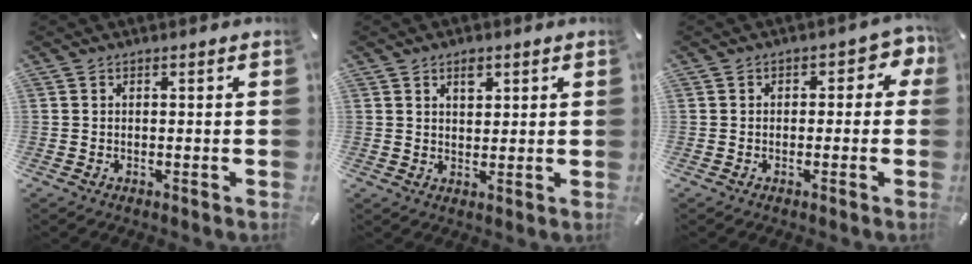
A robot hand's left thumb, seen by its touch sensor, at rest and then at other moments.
{"total": 3.1, "force": [1.7, 2.2, 1.3], "torque": [-0.005, -0.007, 0.027]}
{"total": 3.8, "force": [0.0, 2.7, 2.7], "torque": [-0.040, 0.011, -0.007]}